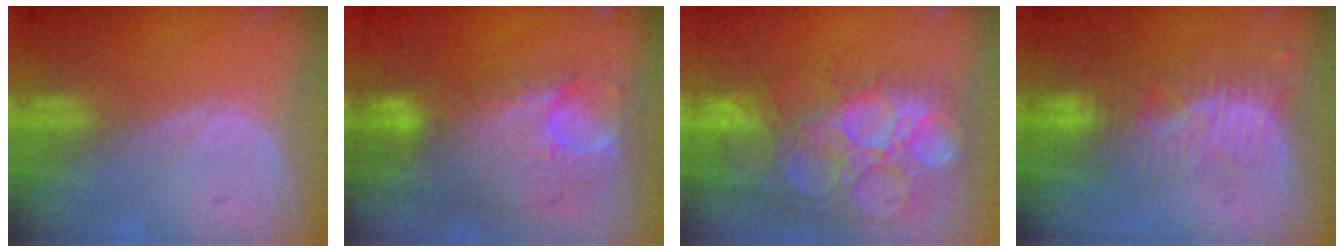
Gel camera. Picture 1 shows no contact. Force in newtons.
{"total": 12.1, "press": 10.3, "slide": 6.5}
{"total": 15.8, "press": 13.1, "slide": 8.9}
{"total": 8.1, "press": 7.3, "slide": 3.6}